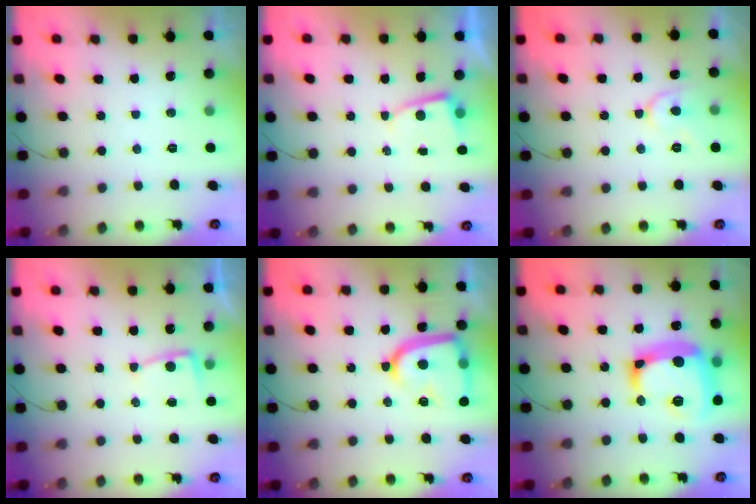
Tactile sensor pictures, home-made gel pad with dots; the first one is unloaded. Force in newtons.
{"total": 2.7, "press": 2.6, "slide": 0.3}
{"total": 7.7, "press": 7.6, "slide": 0.8}
{"total": 4.9, "press": 4.9, "slide": 0.5}
{"total": 17.2, "press": 17.1, "slide": 1.6}
{"total": 21.6, "press": 21.5, "slide": 2.0}